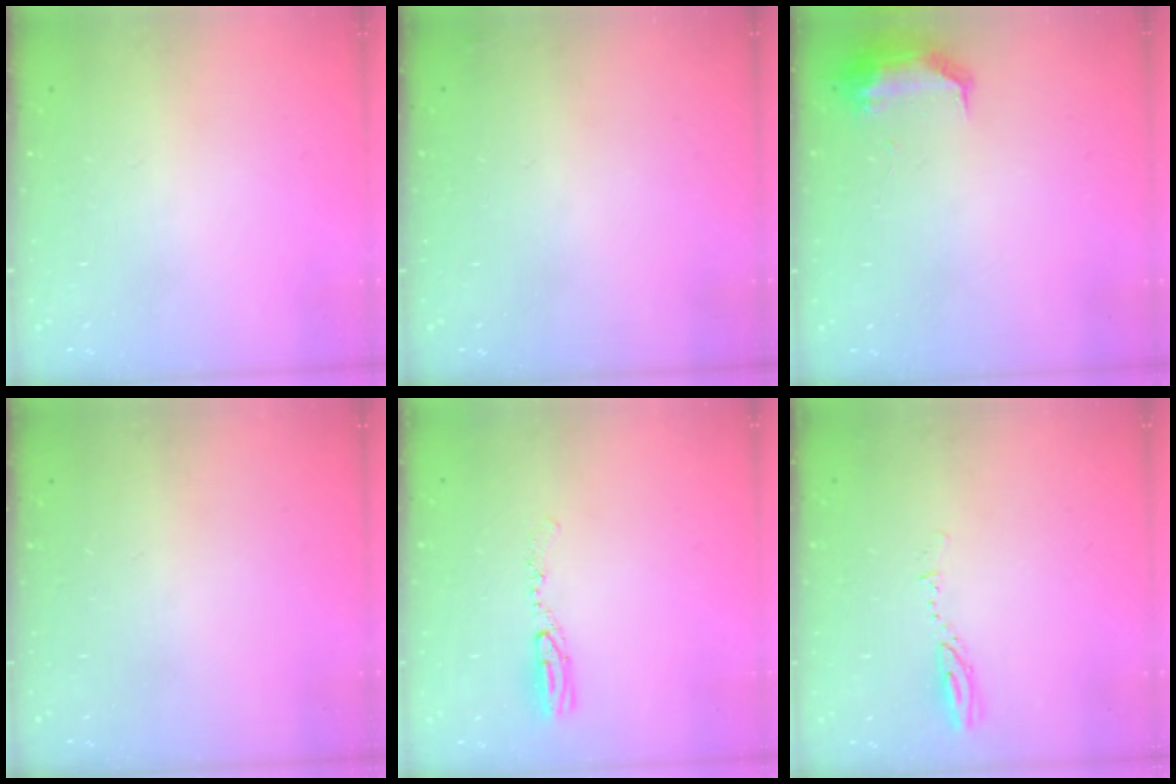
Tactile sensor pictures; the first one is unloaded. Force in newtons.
{"total": 2.3, "press": 2.2, "slide": 0.8}
{"total": 8.5, "press": 8.4, "slide": 0.9}
{"total": 0.0}
{"total": 6.3, "press": 6.0, "slide": 1.7}
{"total": 3.1, "press": 3.1, "slide": 0.4}